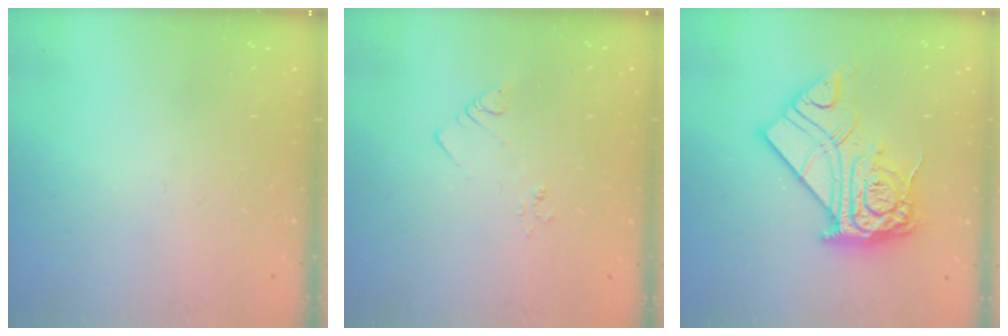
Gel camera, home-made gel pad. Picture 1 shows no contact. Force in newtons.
{"total": 2.4, "press": 2.4, "slide": 0.4}
{"total": 19.5, "press": 19.4, "slide": 1.6}